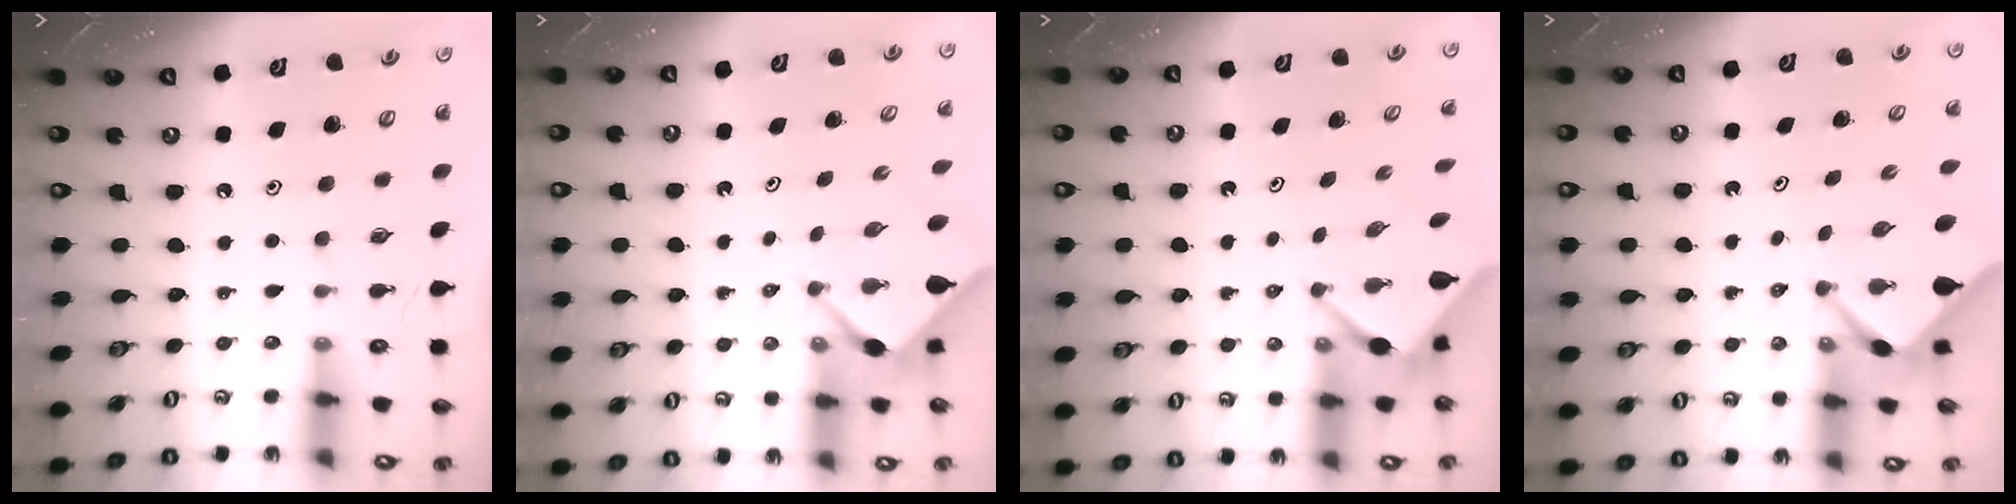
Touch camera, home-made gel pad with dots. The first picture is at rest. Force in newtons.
{"total": 2.3, "press": 2.3, "slide": 0.3}
{"total": 3.0, "press": 3.0, "slide": 0.2}
{"total": 2.5, "press": 2.5, "slide": 0.3}